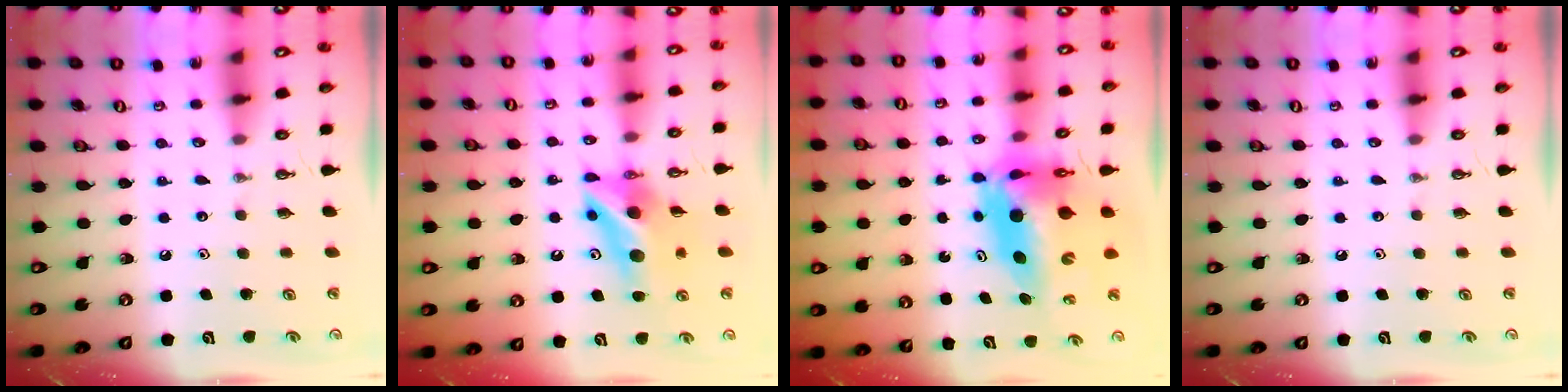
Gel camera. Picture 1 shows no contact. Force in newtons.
{"total": 10.9, "press": 10.8, "slide": 1.2}
{"total": 14.3, "press": 14.0, "slide": 2.8}
{"total": 0.0}